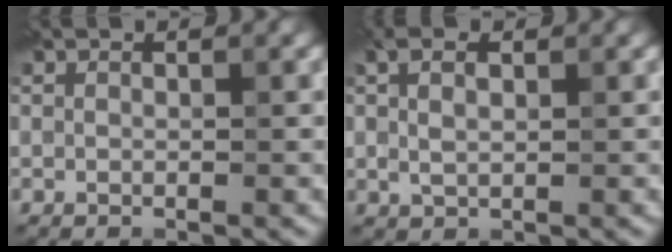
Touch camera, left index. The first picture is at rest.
{"total": 2.9, "force": [0.9, 1.5, 2.3], "torque": [-0.055, 0.001, 0.018]}